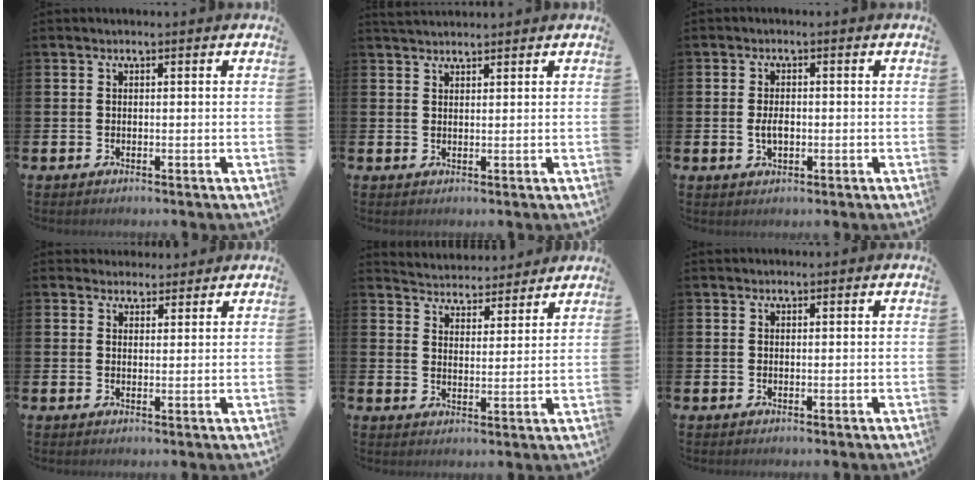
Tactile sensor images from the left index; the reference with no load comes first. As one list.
[{"total": 2.0, "force": [2.0, 0.4, 0.2], "torque": [0.000, -0.004, 0.035]}, {"total": 2.4, "force": [-0.2, 1.4, 2.0], "torque": [-0.031, 0.001, -0.007]}, {"total": 2.9, "force": [2.7, 1.2, -0.1], "torque": [0.003, -0.009, 0.048]}, {"total": 4.6, "force": [4.5, 0.9, -0.5], "torque": [-0.008, -0.034, 0.079]}, {"total": 0.6, "force": [0.5, 0.2, 0.0], "torque": [0.009, -0.002, 0.008]}]